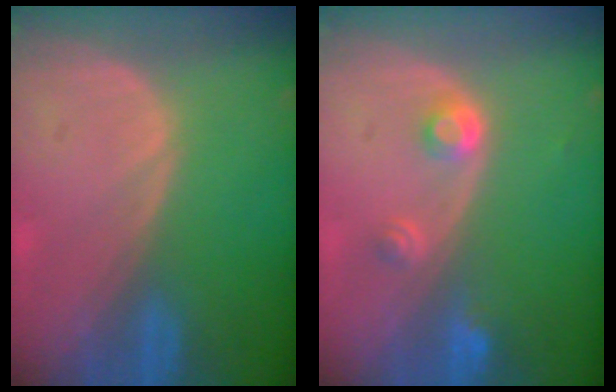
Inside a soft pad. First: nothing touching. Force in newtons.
{"total": 3.0, "press": 2.8, "slide": 0.9}